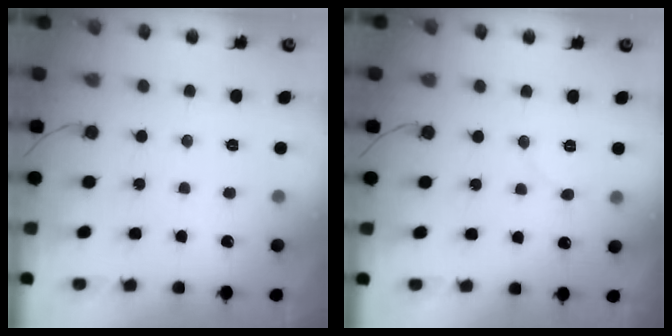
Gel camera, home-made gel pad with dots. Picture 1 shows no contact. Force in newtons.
{"total": 5.9, "press": 5.9, "slide": 0.6}